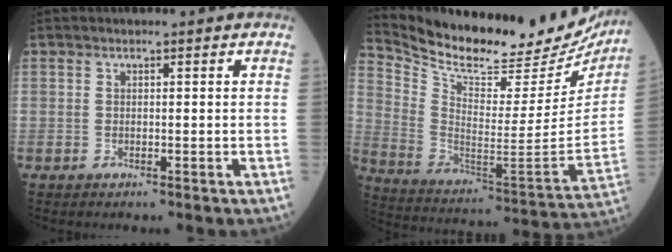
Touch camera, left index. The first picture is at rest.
{"total": 26.6, "force": [24.0, 6.7, 9.2], "torque": [-0.169, -0.063, 0.338]}